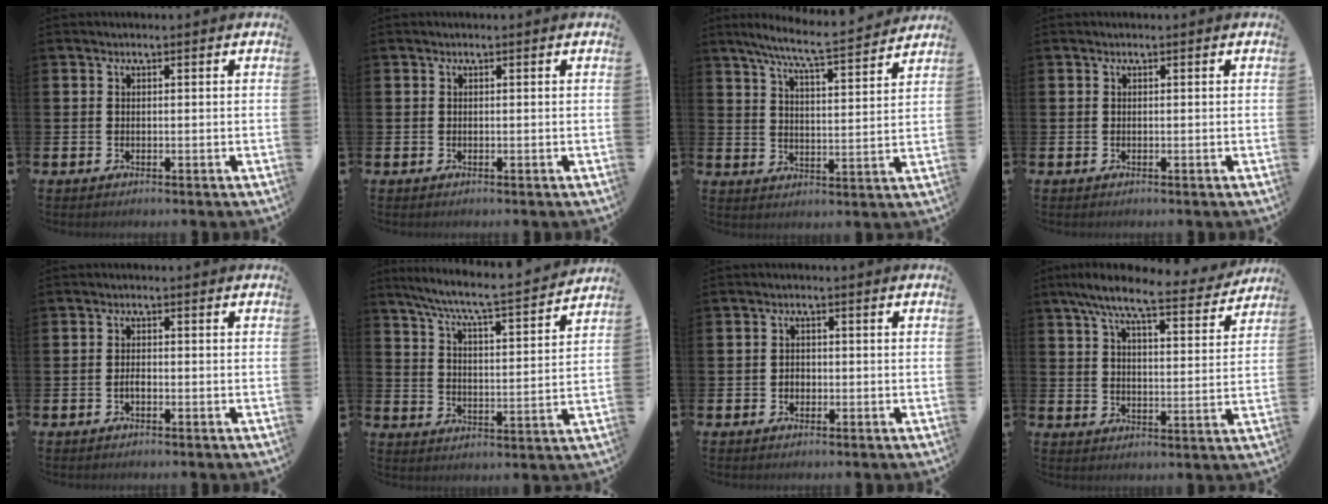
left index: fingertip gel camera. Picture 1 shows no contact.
{"total": 0.0}
{"total": 7.9, "force": [7.1, 0.0, 3.4], "torque": [-0.085, -0.044, 0.122]}
{"total": 0.0}
{"total": 1.2, "force": [-0.6, 0.5, 0.9], "torque": [-0.015, 0.000, -0.012]}
{"total": 7.2, "force": [6.6, 0.1, 2.8], "torque": [-0.085, -0.051, 0.109]}
{"total": 1.4, "force": [-0.4, 1.2, 0.6], "torque": [-0.002, 0.002, -0.013]}
{"total": 8.8, "force": [7.6, 1.3, 4.3], "torque": [-0.096, -0.037, 0.132]}